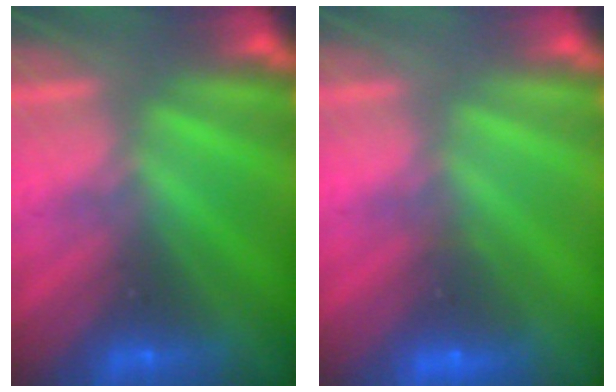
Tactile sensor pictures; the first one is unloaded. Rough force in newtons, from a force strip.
{"total": 2.0}